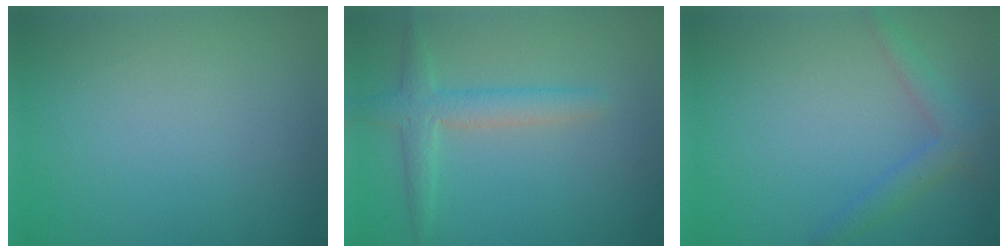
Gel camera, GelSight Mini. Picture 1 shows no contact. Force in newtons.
{"total": 2.8, "press": 2.8, "slide": 0.1}
{"total": 2.2, "press": 2.2, "slide": 0.0}